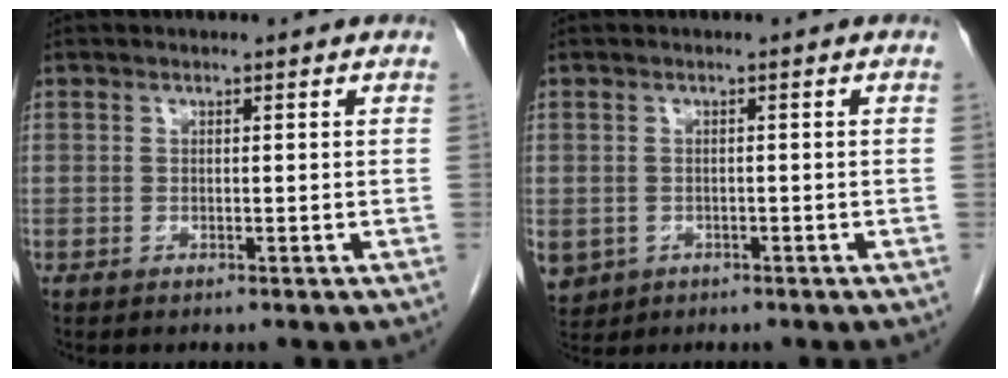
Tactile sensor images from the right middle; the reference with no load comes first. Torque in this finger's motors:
{"motor_torque": [1.21, -0.93, 0.58, 0.07]}